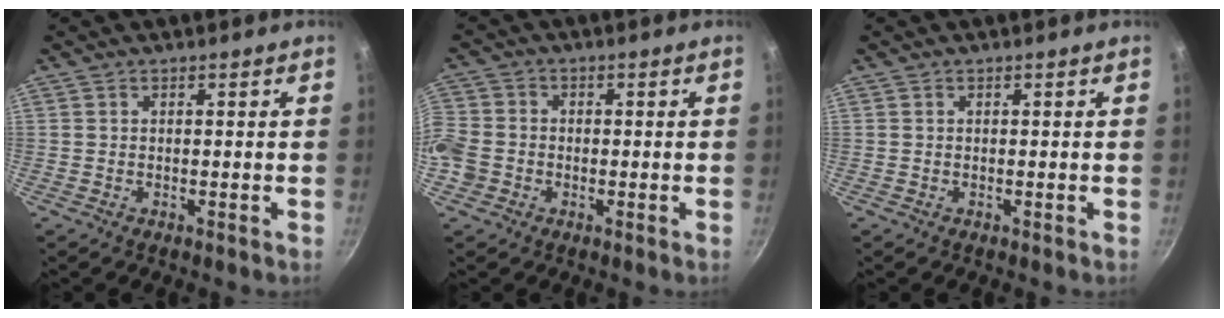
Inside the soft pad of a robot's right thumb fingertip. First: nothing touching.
{"total": 8.4, "force": [-2.5, 7.2, 3.6], "torque": [-0.080, 0.021, -0.062]}
{"total": 0.0}